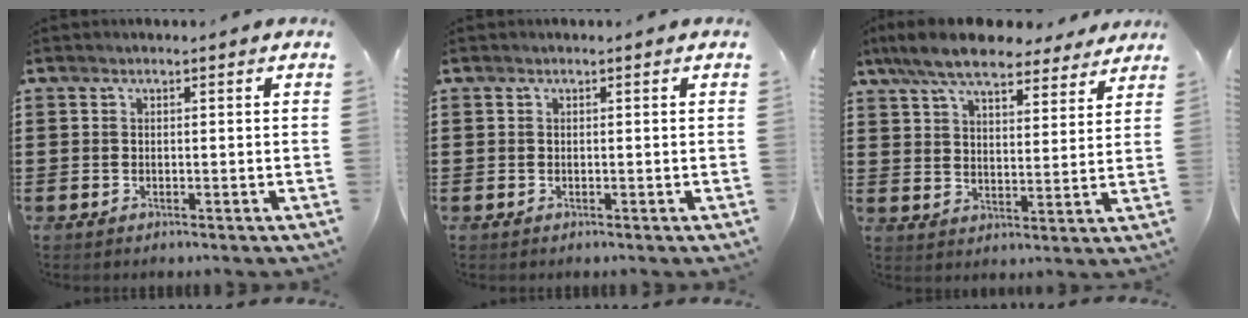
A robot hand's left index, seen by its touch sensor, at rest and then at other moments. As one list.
[{"total": 0.0}, {"total": 9.0, "force": [7.9, 1.9, 3.9], "torque": [-0.106, -0.022, 0.145]}]